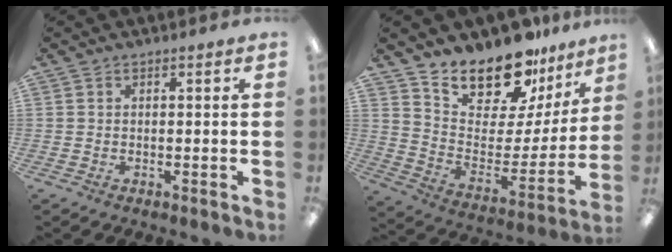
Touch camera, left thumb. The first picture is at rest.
{"total": 18.5, "force": [16.5, 6.6, 5.4], "torque": [-0.098, -0.140, 0.290]}